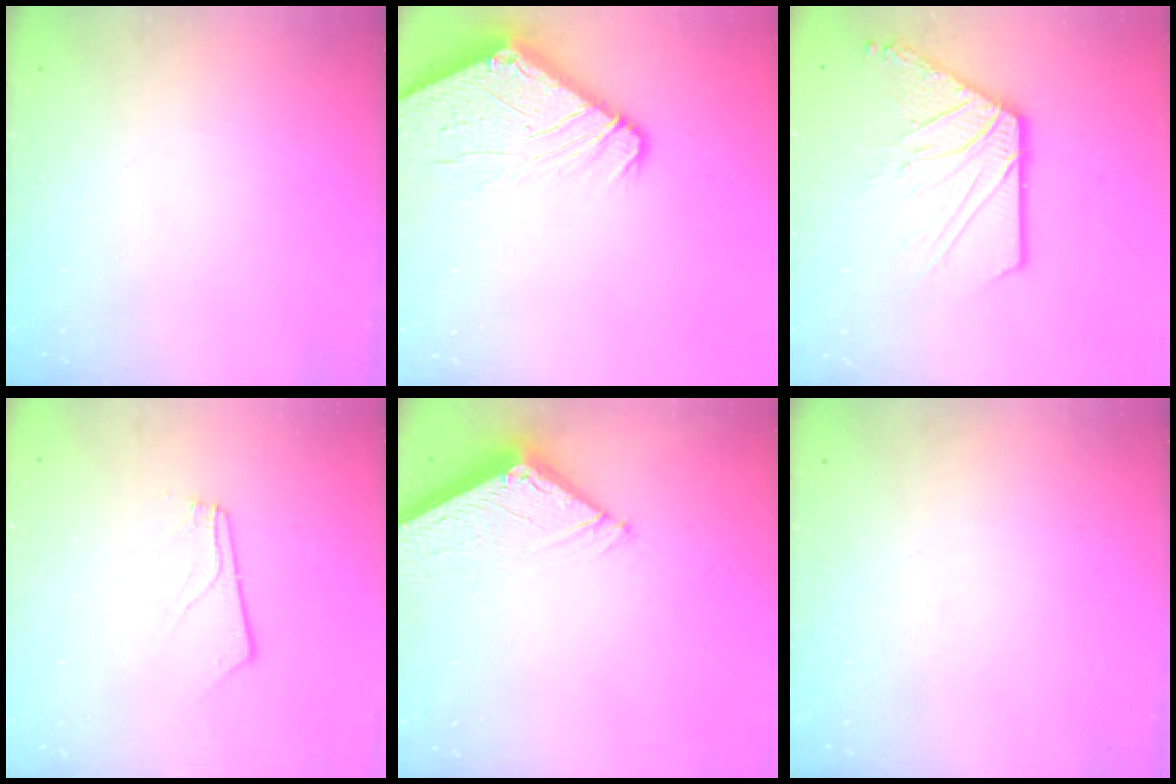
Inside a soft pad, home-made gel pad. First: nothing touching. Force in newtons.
{"total": 12.0, "press": 12.0, "slide": 1.0}
{"total": 14.5, "press": 14.4, "slide": 1.4}
{"total": 4.0, "press": 3.9, "slide": 0.5}
{"total": 5.7, "press": 5.7, "slide": 0.6}
{"total": 0.0}